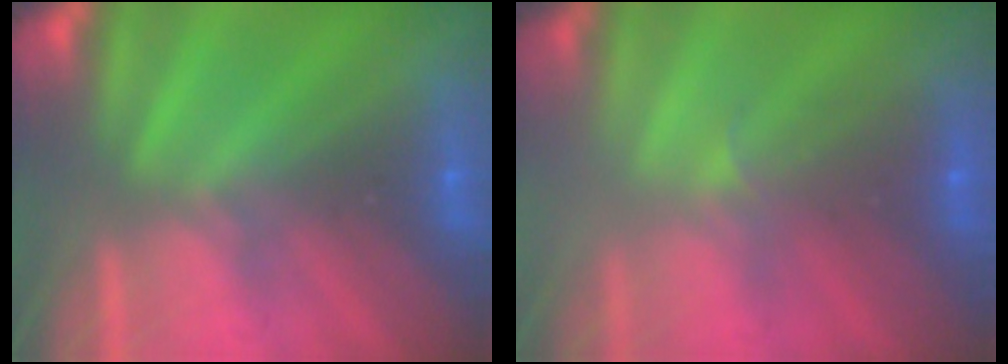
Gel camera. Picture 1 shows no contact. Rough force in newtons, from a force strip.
{"total": 2.1}